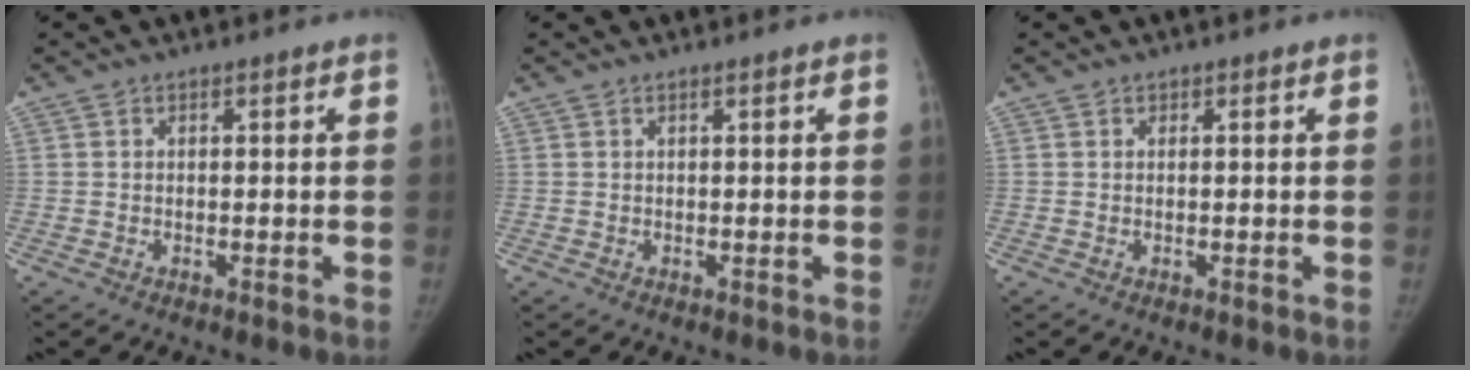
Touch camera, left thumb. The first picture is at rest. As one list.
[{"total": 0.0}, {"total": 0.0}]